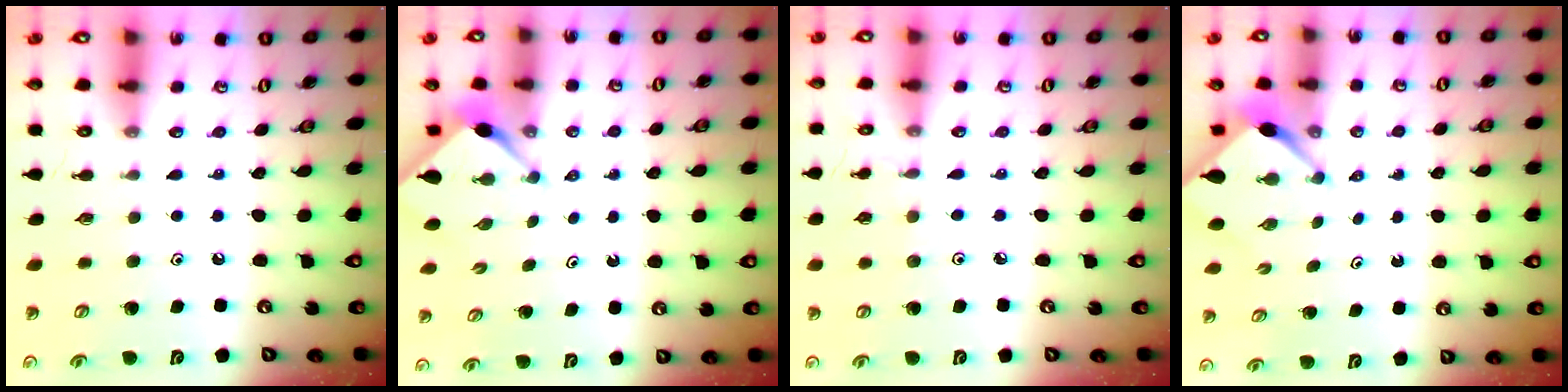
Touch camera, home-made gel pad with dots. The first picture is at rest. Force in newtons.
{"total": 2.9, "press": 2.9, "slide": 0.4}
{"total": 2.2, "press": 2.2, "slide": 0.4}
{"total": 2.6, "press": 2.6, "slide": 0.3}